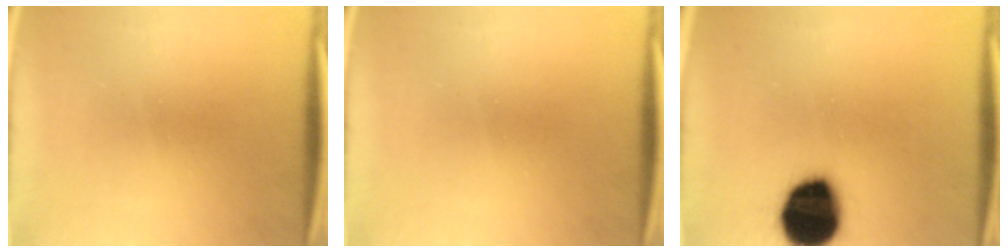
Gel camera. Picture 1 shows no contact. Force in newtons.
{"total": 0.0}
{"total": 17.6}